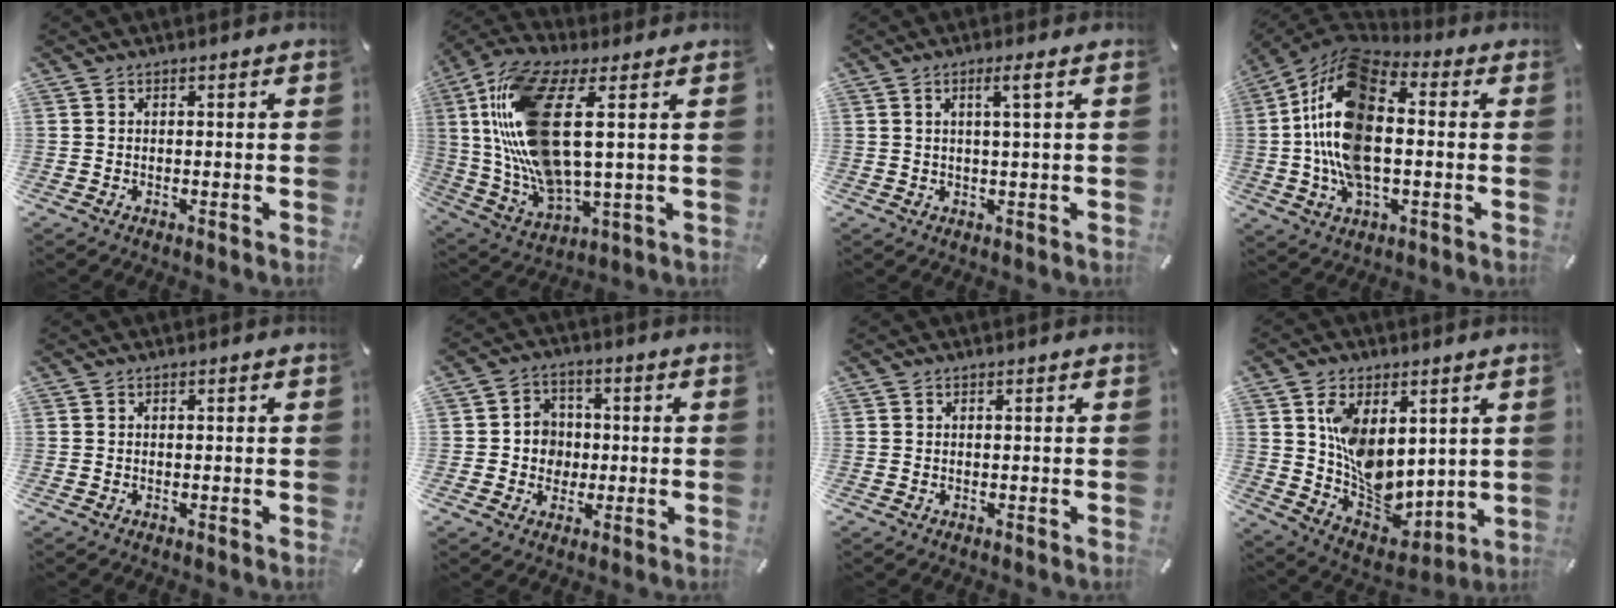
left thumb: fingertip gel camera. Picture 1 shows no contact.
{"total": 18.7, "force": [5.2, 7.3, 16.5], "torque": [-0.371, -0.023, 0.083]}
{"total": 3.6, "force": [1.3, 0.0, 3.3], "torque": [-0.066, -0.001, 0.019]}
{"total": 19.9, "force": [0.6, 10.5, 16.9], "torque": [-0.364, -0.006, 0.007]}
{"total": 0.0}
{"total": 6.3, "force": [-0.6, 6.1, 1.2], "torque": [-0.021, 0.011, -0.011]}
{"total": 0.0}
{"total": 12.2, "force": [2.5, 9.4, 7.3], "torque": [-0.120, -0.021, 0.061]}